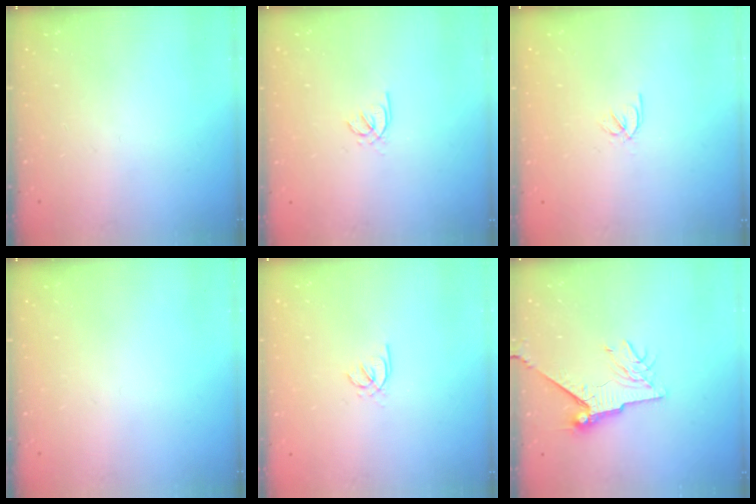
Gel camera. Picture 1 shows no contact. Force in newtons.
{"total": 1.8, "press": 1.8, "slide": 0.5}
{"total": 2.4, "press": 2.3, "slide": 0.7}
{"total": 0.0}
{"total": 1.8, "press": 1.8, "slide": 0.5}
{"total": 7.6, "press": 7.6, "slide": 1.0}